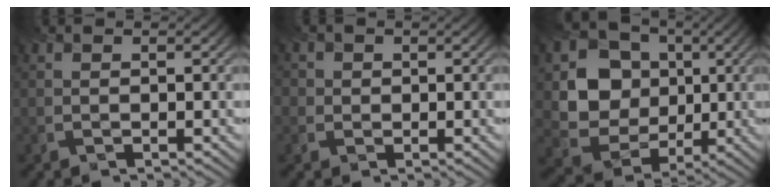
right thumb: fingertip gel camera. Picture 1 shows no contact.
{"total": 2.5, "force": [0.6, 2.3, 0.6], "torque": [-0.015, 0.001, 0.000]}
{"total": 10.7, "force": [1.4, 9.4, 4.9], "torque": [-0.113, -0.014, 0.013]}